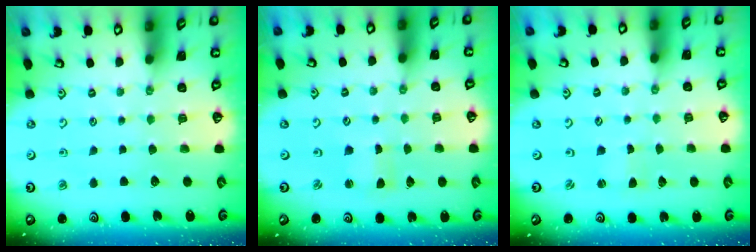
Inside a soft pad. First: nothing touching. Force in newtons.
{"total": 1.5, "press": 1.5, "slide": 0.1}
{"total": 0.0}